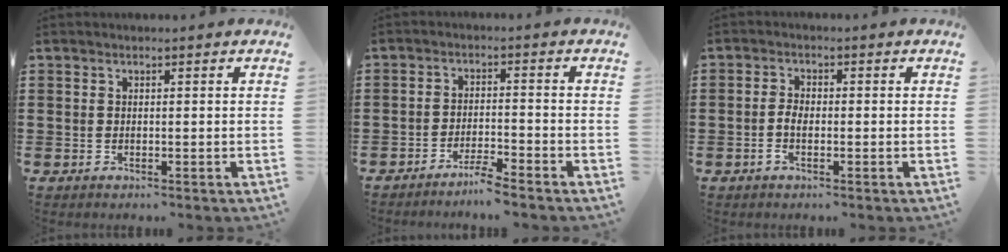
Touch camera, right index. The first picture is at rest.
{"total": 4.7, "force": [-4.3, -0.3, 1.8], "torque": [-0.047, -0.009, -0.088]}
{"total": 2.5, "force": [-0.9, 1.0, 2.1], "torque": [-0.062, -0.007, -0.023]}